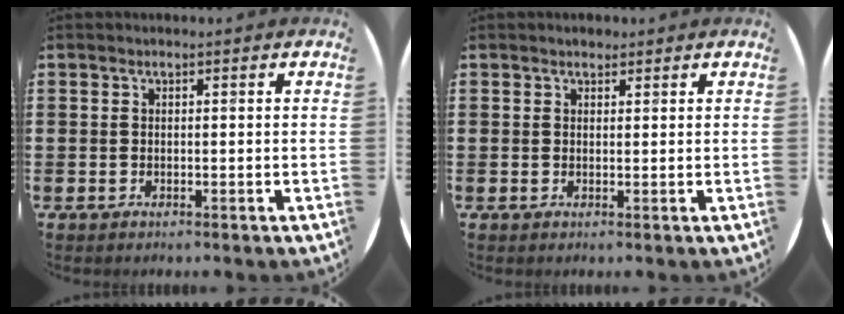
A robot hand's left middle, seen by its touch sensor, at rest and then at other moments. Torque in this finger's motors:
{"motor_torque": [0.03, -0.03, 0.01, 0.02]}